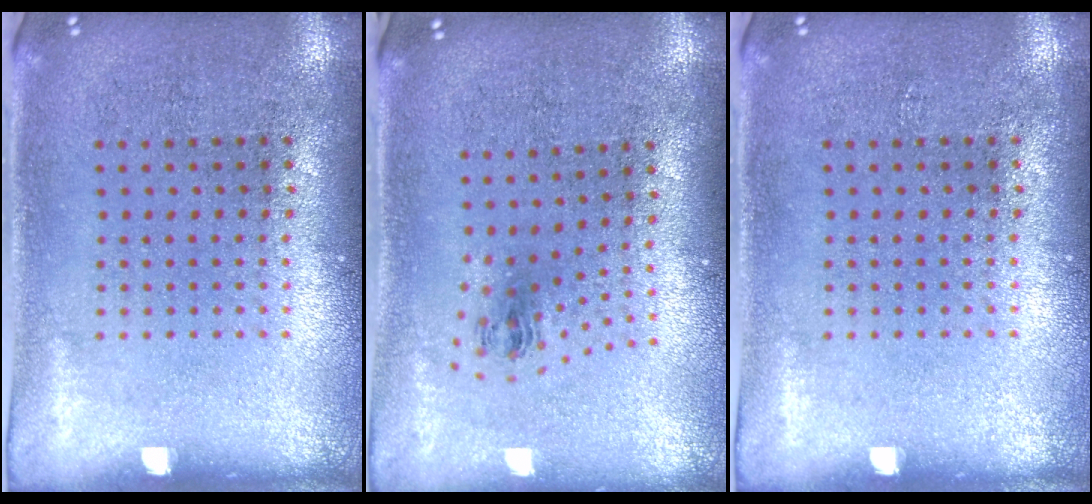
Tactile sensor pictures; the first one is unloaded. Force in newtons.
{"total": 1.0, "press": 0.4, "slide": 0.9}
{"total": 0.0}